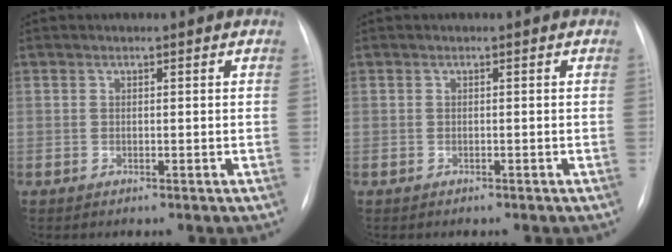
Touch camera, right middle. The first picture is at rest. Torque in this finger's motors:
{"motor_torque": [0.68, -1.04, -0.01, 0.01]}